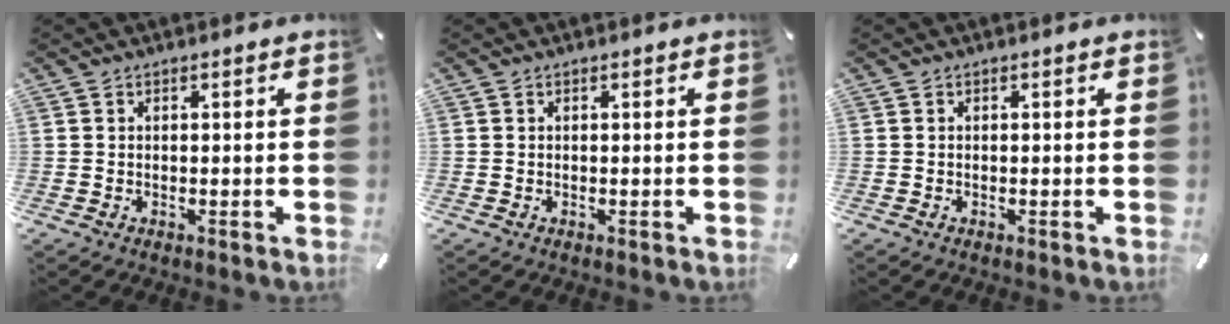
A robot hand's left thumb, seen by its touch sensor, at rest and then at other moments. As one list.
[{"total": 0.0}, {"total": 0.0}]